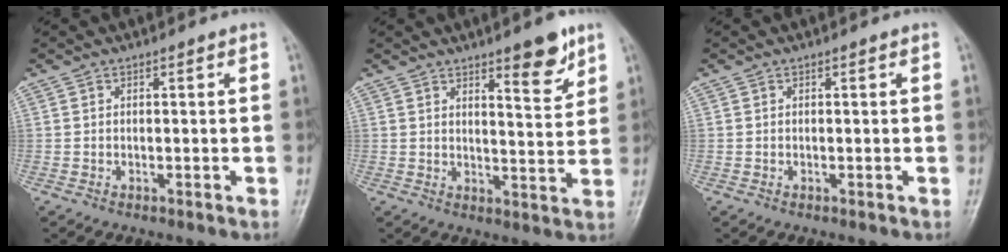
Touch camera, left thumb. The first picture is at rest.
{"total": 7.7, "force": [4.9, 2.1, 5.6], "torque": [-0.062, -0.035, 0.067]}
{"total": 0.0}